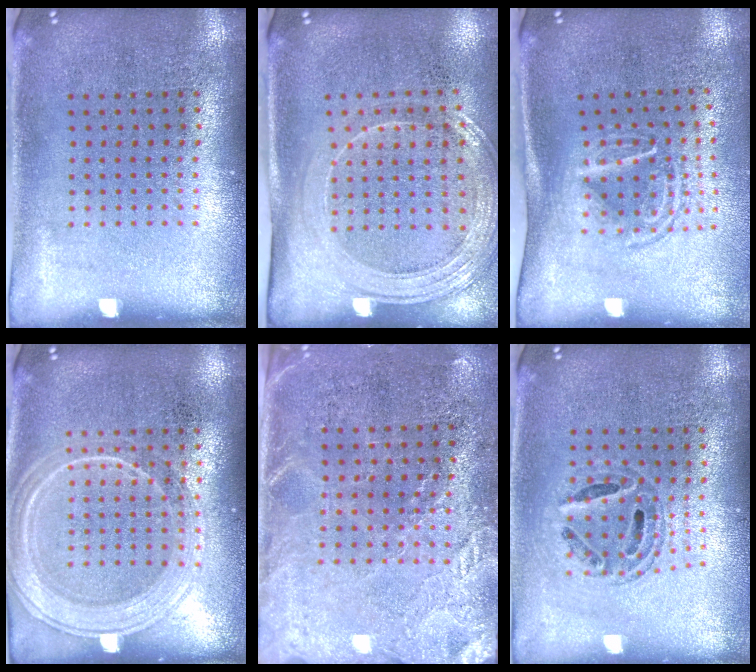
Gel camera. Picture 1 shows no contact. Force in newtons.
{"total": 1.9, "press": 1.7, "slide": 0.9}
{"total": 1.6, "press": 1.2, "slide": 1.1}
{"total": 3.0, "press": 2.9, "slide": 0.5}
{"total": 3.0, "press": 2.7, "slide": 1.2}
{"total": 0.6, "press": 0.6, "slide": 0.2}